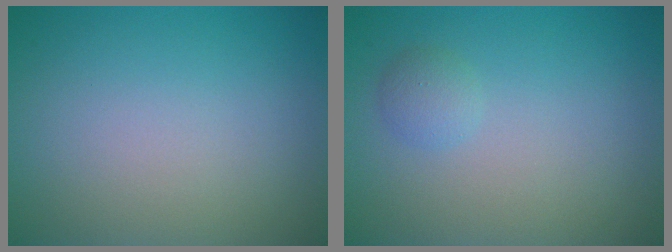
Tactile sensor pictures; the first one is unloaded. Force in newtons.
{"total": 1.2, "press": 1.2, "slide": 0.1}